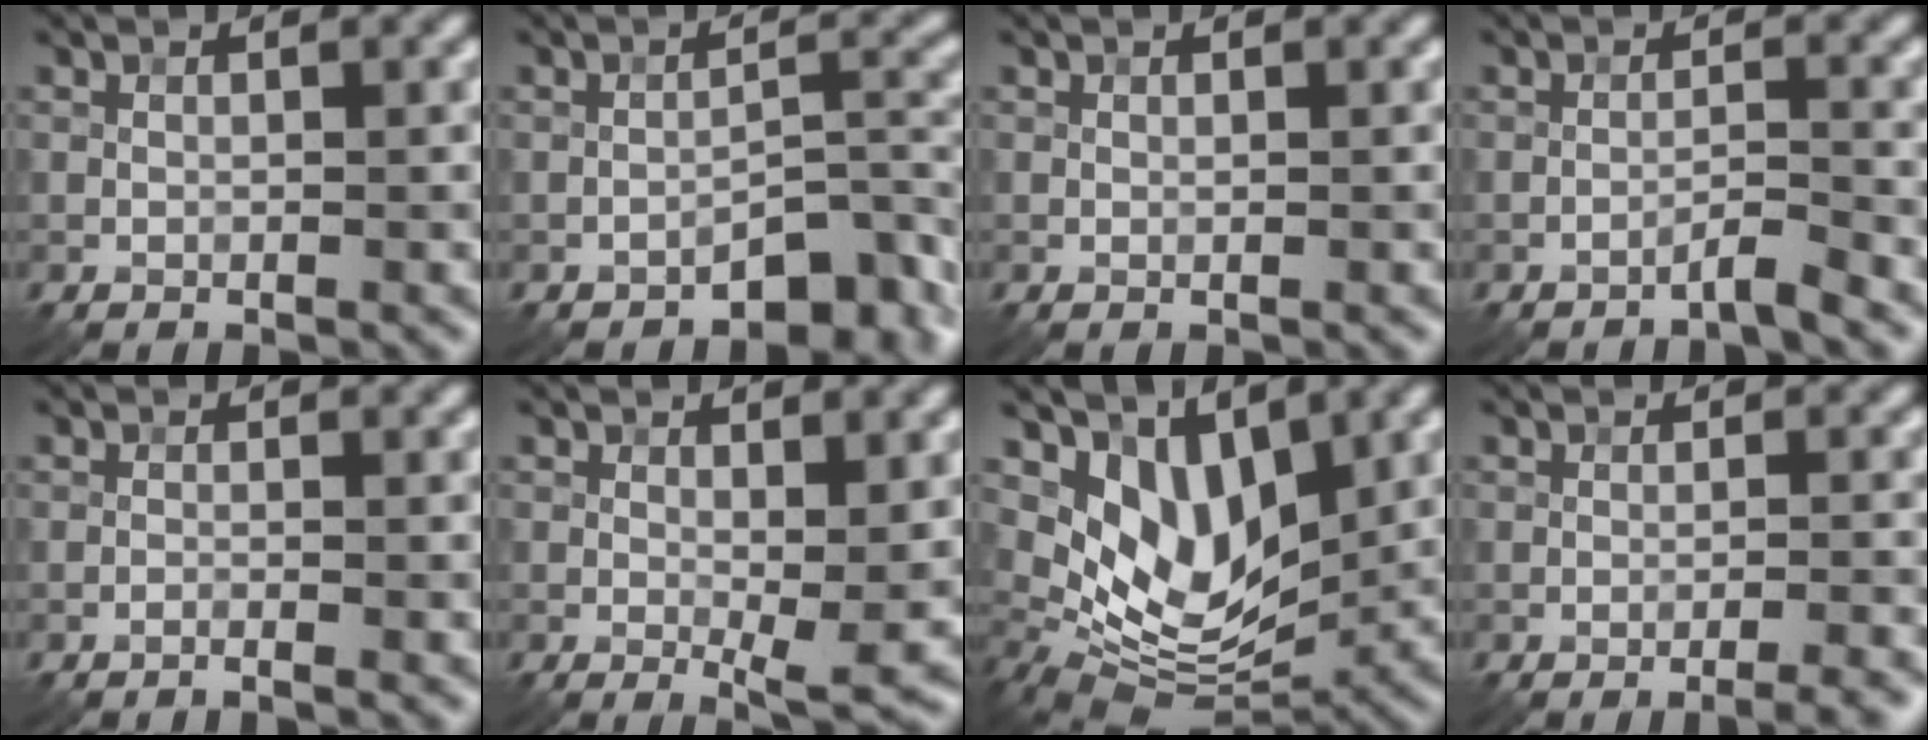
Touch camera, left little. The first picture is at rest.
{"total": 4.7, "force": [-3.3, 1.7, 3.0], "torque": [-0.033, 0.012, -0.048]}
{"total": 0.0}
{"total": 1.6, "force": [-1.5, -0.1, 0.7], "torque": [-0.008, 0.009, -0.033]}
{"total": 1.0, "force": [-0.8, 0.0, 0.5], "torque": [-0.009, 0.005, -0.021]}
{"total": 2.9, "force": [0.1, 0.6, 2.9], "torque": [-0.043, -0.010, 0.001]}
{"total": 7.1, "force": [3.4, 4.2, 4.6], "torque": [-0.082, -0.022, 0.063]}
{"total": 3.5, "force": [-2.6, 0.5, 2.2], "torque": [-0.029, 0.011, -0.042]}